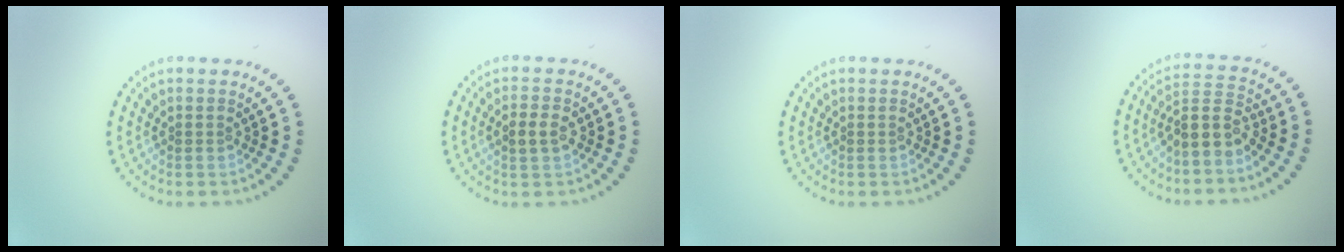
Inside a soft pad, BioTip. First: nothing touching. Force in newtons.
{"total": 2.2, "press": 2.2, "slide": 0.3}
{"total": 0.0}
{"total": 3.5, "press": 3.0, "slide": 1.8}